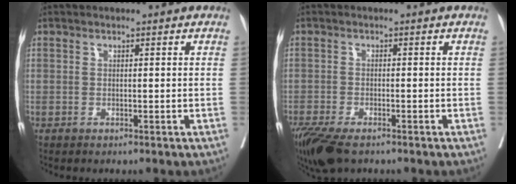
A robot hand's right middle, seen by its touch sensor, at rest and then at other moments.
{"total": 8.0, "force": [-5.8, 2.7, 4.8], "torque": [-0.086, -0.017, -0.098]}